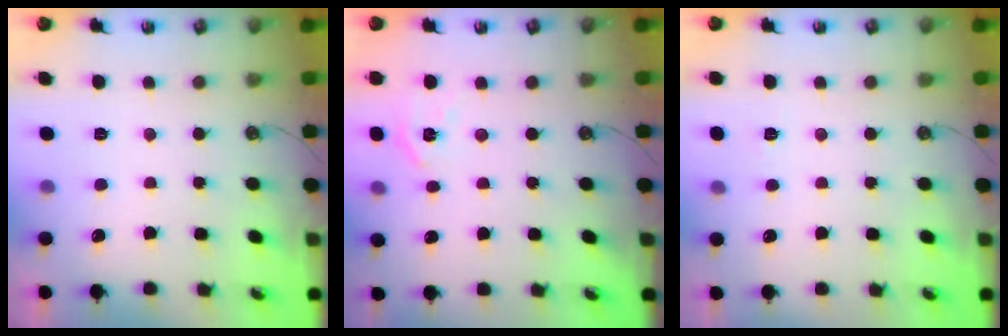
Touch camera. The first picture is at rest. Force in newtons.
{"total": 7.2, "press": 7.1, "slide": 0.9}
{"total": 2.7, "press": 2.7, "slide": 0.4}